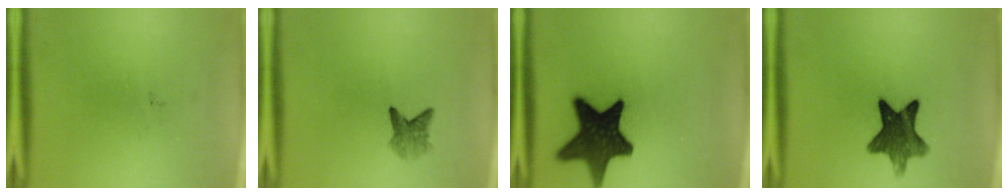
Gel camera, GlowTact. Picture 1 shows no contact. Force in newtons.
{"total": 2.6}
{"total": 16.6}
{"total": 10.3}